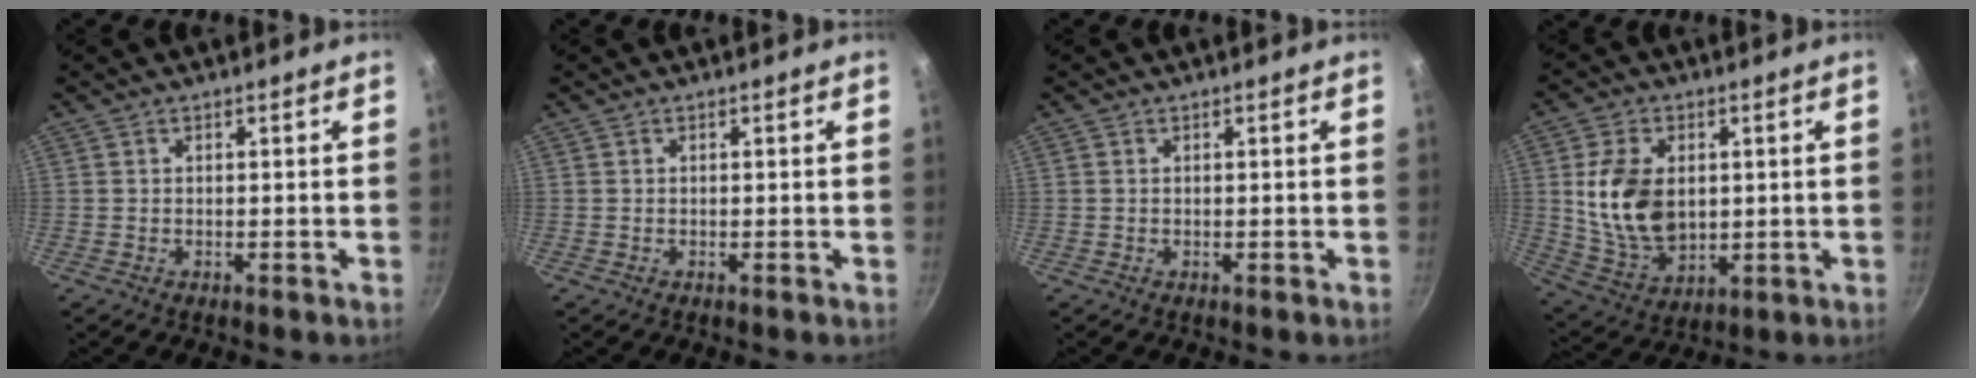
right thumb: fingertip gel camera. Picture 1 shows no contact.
{"total": 0.0}
{"total": 0.0}
{"total": 14.0, "force": [1.6, 9.5, 10.2], "torque": [-0.173, -0.017, 0.042]}